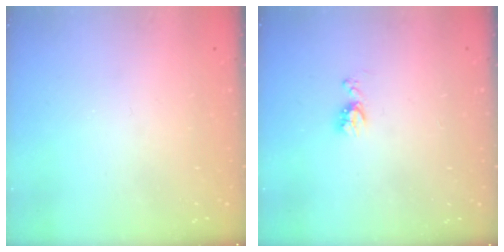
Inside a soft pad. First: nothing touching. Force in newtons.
{"total": 5.9, "press": 5.8, "slide": 0.7}